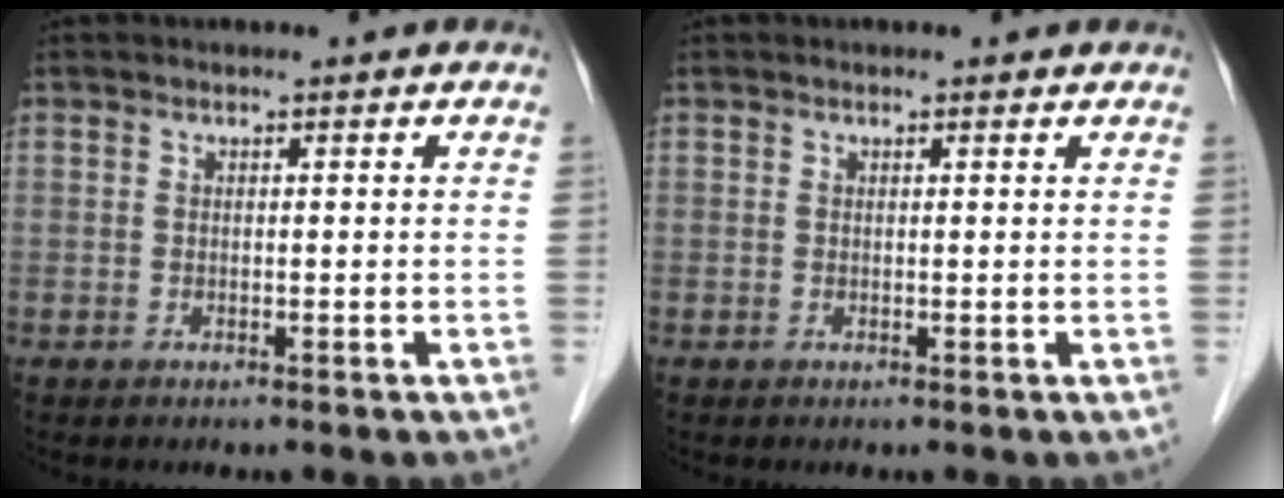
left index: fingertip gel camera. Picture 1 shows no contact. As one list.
[{"total": 0.7, "force": [0.5, 0.4, 0.2], "torque": [-0.009, -0.003, 0.005]}]